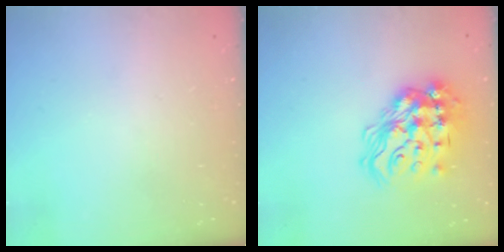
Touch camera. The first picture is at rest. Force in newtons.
{"total": 21.5, "press": 21.4, "slide": 1.7}